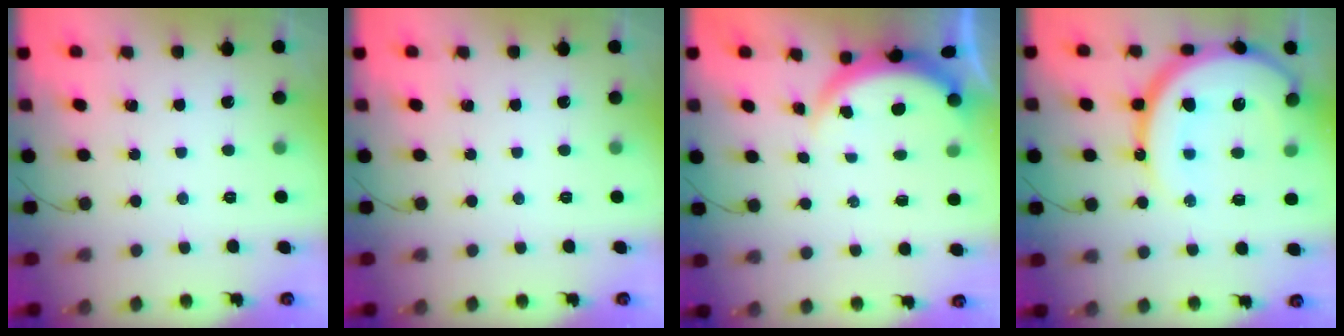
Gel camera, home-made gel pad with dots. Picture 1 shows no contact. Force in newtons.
{"total": 0.0}
{"total": 3.6, "press": 3.6, "slide": 0.6}
{"total": 20.8, "press": 20.7, "slide": 2.0}